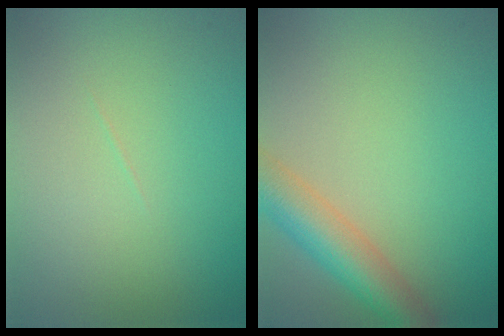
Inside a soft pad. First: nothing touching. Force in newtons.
{"total": 5.3, "press": 5.3, "slide": 0.3}